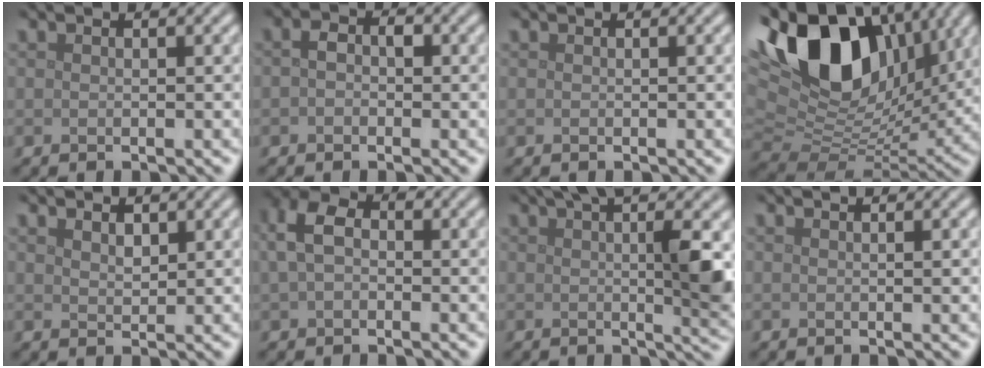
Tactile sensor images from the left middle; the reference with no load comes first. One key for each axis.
{"total": 1.7, "fx": -0.1, "fy": 1.3, "fz": 1.1, "tx": -0.023, "ty": 0.001, "tz": -0.007}
{"total": 0.0}
{"total": 14.9, "fx": 6.1, "fy": 9.0, "fz": 10.2, "tx": -0.197, "ty": 0.019, "tz": 0.104}
{"total": 1.3, "fx": 1.0, "fy": 0.6, "fz": 0.5, "tx": -0.014, "ty": -0.003, "tz": 0.022}
{"total": 3.8, "fx": 0.7, "fy": 2.7, "fz": 2.6, "tx": -0.060, "ty": 0.009, "tz": 0.004}
{"total": 7.1, "fx": 2.0, "fy": 1.4, "fz": 6.6, "tx": -0.083, "ty": 0.000, "tz": 0.033}
{"total": 0.8, "fx": 0.5, "fy": 0.2, "fz": 0.6, "tx": -0.004, "ty": 0.003, "tz": 0.005}